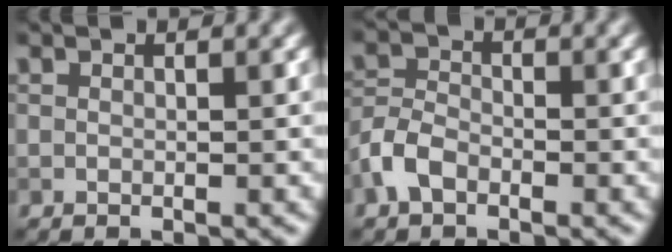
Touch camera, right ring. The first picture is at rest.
{"total": 2.8, "force": [-1.6, 1.6, 1.5], "torque": [-0.032, 0.006, -0.043]}